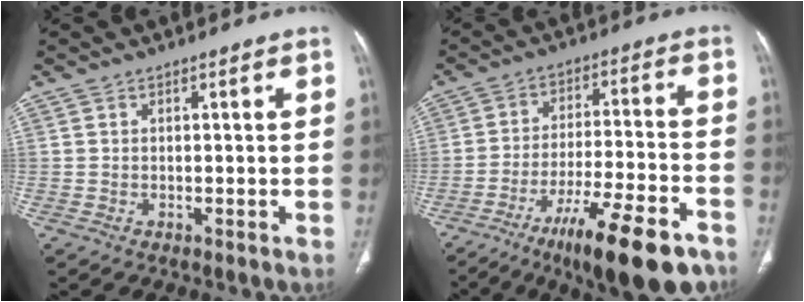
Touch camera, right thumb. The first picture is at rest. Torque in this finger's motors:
{"motor_torque": [0.95, 0.95, -0.15, -0.24, 0.11]}